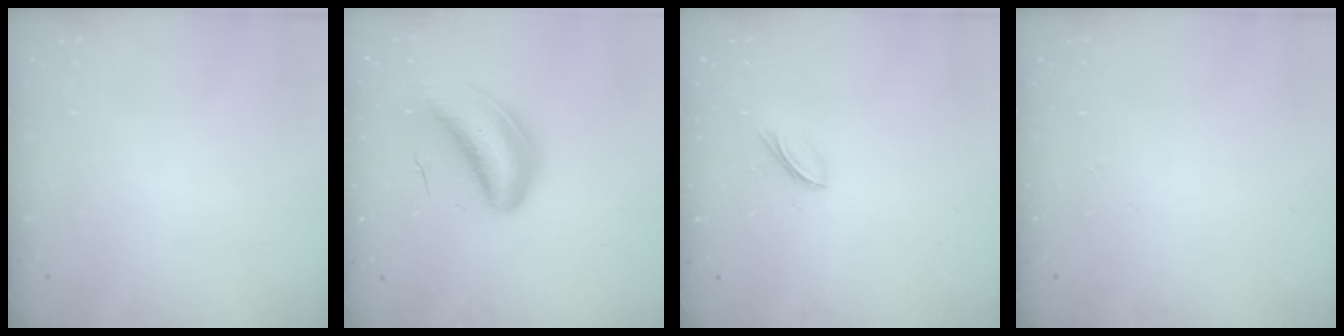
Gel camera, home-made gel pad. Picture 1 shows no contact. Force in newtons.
{"total": 8.9, "press": 8.5, "slide": 2.4}
{"total": 3.8, "press": 3.6, "slide": 1.2}
{"total": 0.0}